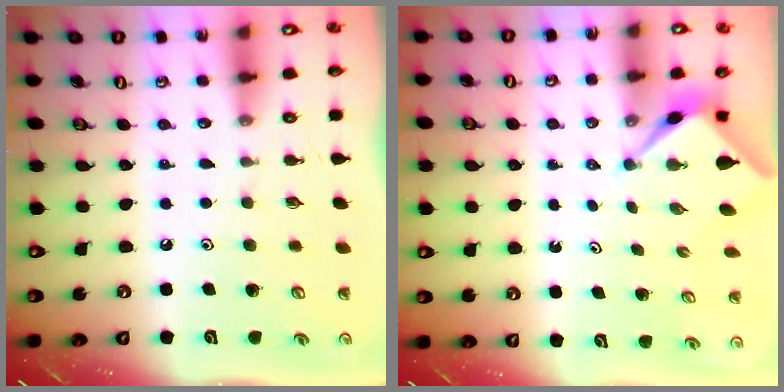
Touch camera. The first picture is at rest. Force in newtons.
{"total": 2.6, "press": 2.6, "slide": 0.2}